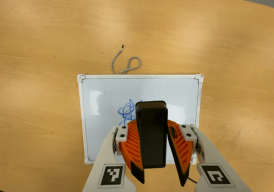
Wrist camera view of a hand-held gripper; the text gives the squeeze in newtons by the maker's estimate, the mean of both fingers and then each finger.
{"total": 8.7, "left": 8.8, "right": 8.5}